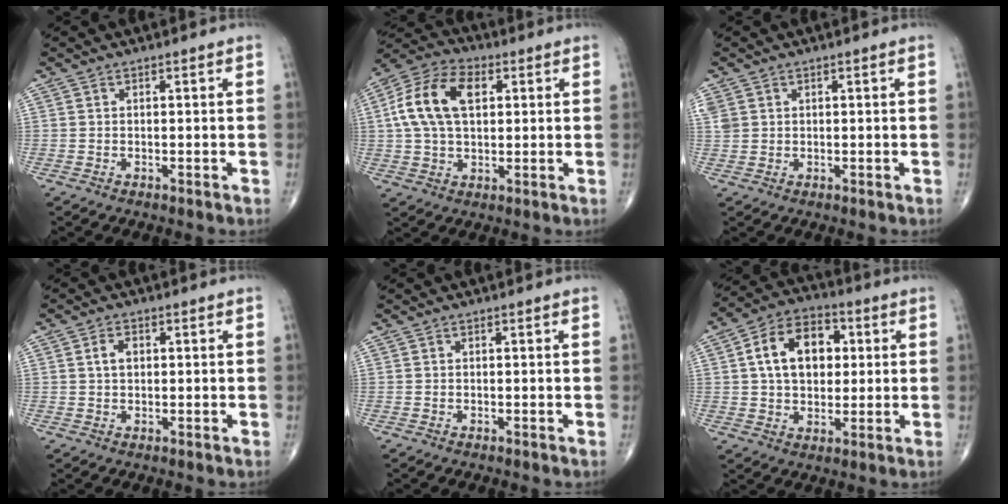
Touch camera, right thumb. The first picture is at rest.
{"total": 13.7, "force": [3.0, 8.4, 10.4], "torque": [-0.197, 0.019, 0.049]}
{"total": 3.3, "force": [1.1, 2.7, 1.5], "torque": [-0.035, 0.007, 0.031]}
{"total": 2.8, "force": [0.6, 1.9, 2.0], "torque": [-0.034, 0.006, 0.011]}
{"total": 0.0}
{"total": 13.6, "force": [2.6, 9.3, 9.6], "torque": [-0.129, 0.012, 0.038]}